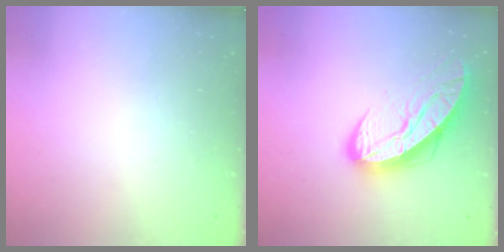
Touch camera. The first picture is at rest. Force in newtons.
{"total": 12.3, "press": 12.2, "slide": 1.1}